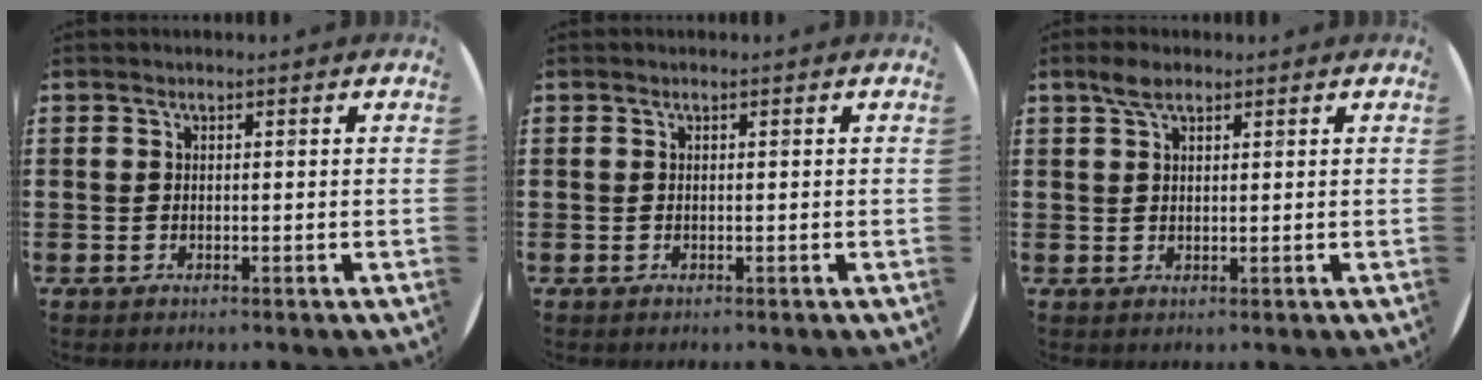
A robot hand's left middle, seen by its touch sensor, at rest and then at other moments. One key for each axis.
{"total": 0.0}
{"total": 2.7, "fx": 2.0, "fy": 1.1, "fz": 1.5, "tx": -0.025, "ty": 0.003, "tz": 0.034}